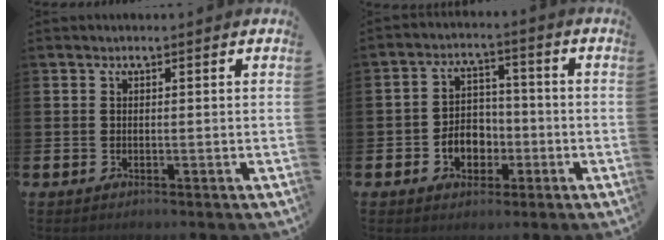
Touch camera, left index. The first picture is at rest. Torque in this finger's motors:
{"motor_torque": [0.55, 0.44, 0.30, 0.07]}